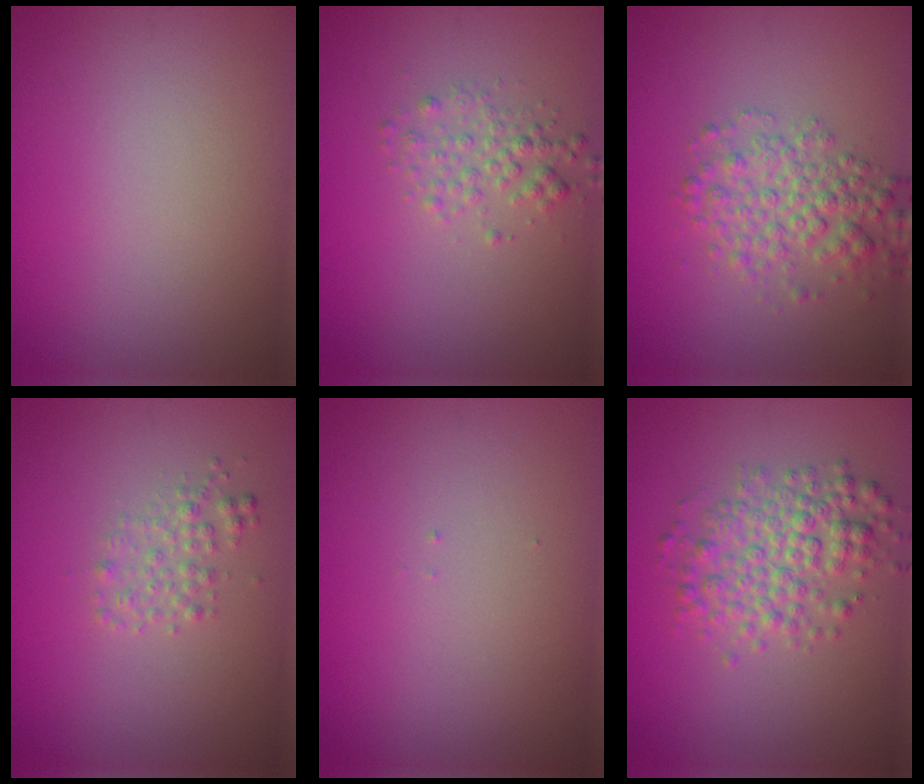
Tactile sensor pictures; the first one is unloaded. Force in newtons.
{"total": 2.0, "press": 2.0, "slide": 0.1}
{"total": 3.9, "press": 3.9, "slide": 0.1}
{"total": 1.6, "press": 1.6, "slide": 0.0}
{"total": 0.0}
{"total": 4.4, "press": 4.4, "slide": 0.1}